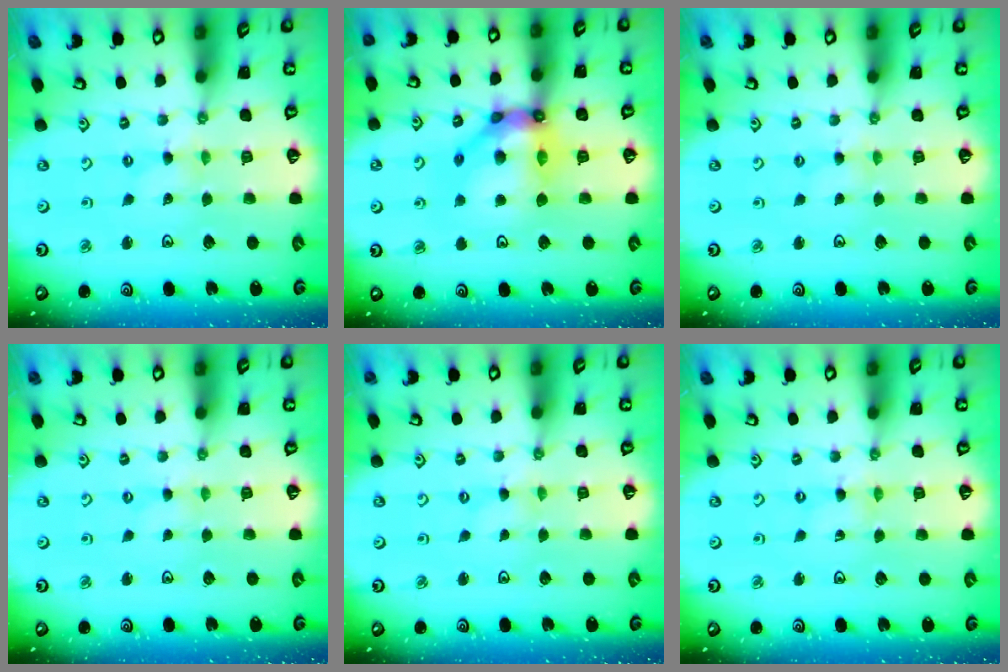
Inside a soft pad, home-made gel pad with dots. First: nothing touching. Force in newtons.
{"total": 15.2, "press": 15.1, "slide": 1.5}
{"total": 1.8, "press": 1.8, "slide": 0.3}
{"total": 0.0}
{"total": 0.0}
{"total": 0.5, "press": 0.5, "slide": 0.1}